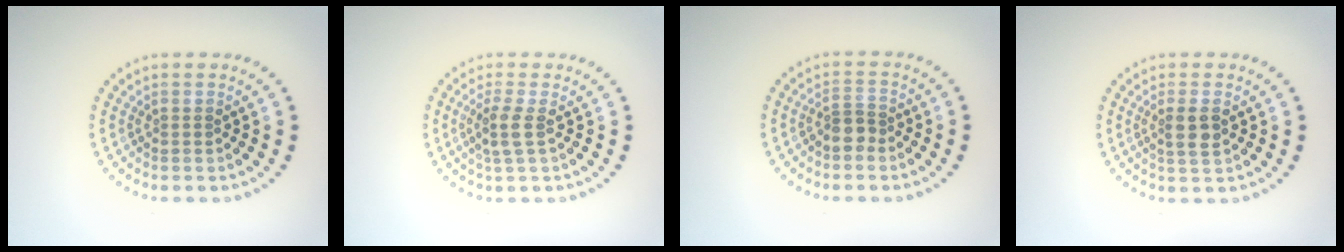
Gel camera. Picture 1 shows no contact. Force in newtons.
{"total": 1.9, "press": 1.6, "slide": 1.0}
{"total": 2.1, "press": 1.7, "slide": 1.2}
{"total": 2.1, "press": 1.9, "slide": 0.8}